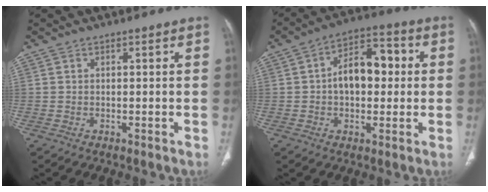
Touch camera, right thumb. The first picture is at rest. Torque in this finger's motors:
{"motor_torque": [0.13, 0.17, 0.28, -0.05, 0.28]}